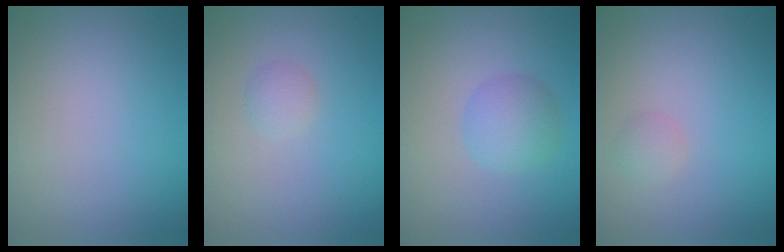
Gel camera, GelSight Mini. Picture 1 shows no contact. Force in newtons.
{"total": 1.1, "press": 1.1, "slide": 0.0}
{"total": 2.9, "press": 2.9, "slide": 0.1}
{"total": 1.1, "press": 1.1, "slide": 0.0}